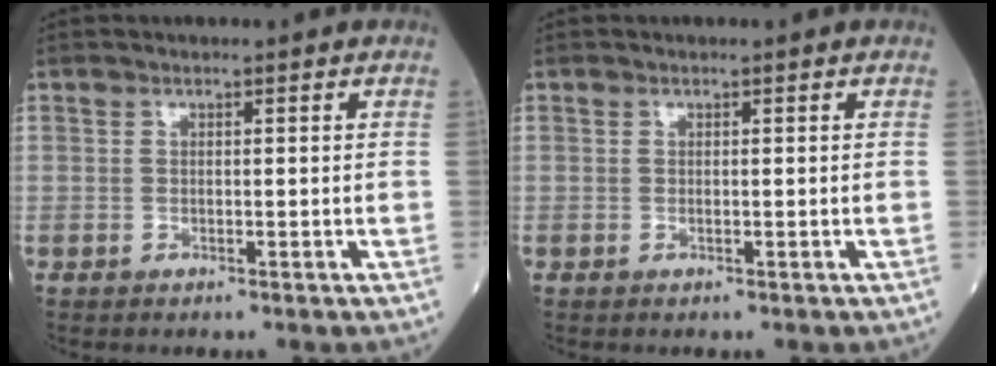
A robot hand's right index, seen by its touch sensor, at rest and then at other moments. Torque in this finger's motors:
{"motor_torque": [0.00, 0.00, 0.03, 0.01]}